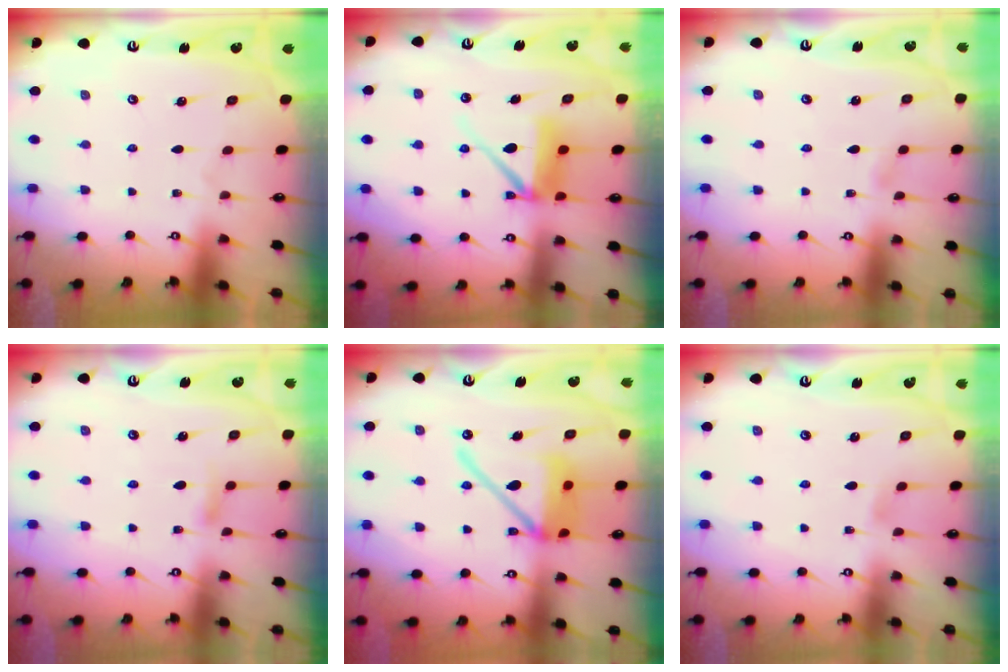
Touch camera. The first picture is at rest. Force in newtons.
{"total": 9.0, "press": 8.9, "slide": 0.9}
{"total": 1.7, "press": 1.7, "slide": 0.1}
{"total": 6.5, "press": 6.5, "slide": 0.7}
{"total": 15.6, "press": 15.5, "slide": 1.8}
{"total": 2.9, "press": 2.9, "slide": 0.5}